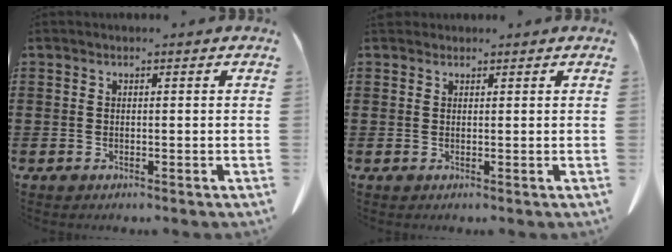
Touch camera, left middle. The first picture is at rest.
{"total": 1.0, "force": [0.8, 0.4, 0.2], "torque": [-0.007, 0.002, 0.017]}